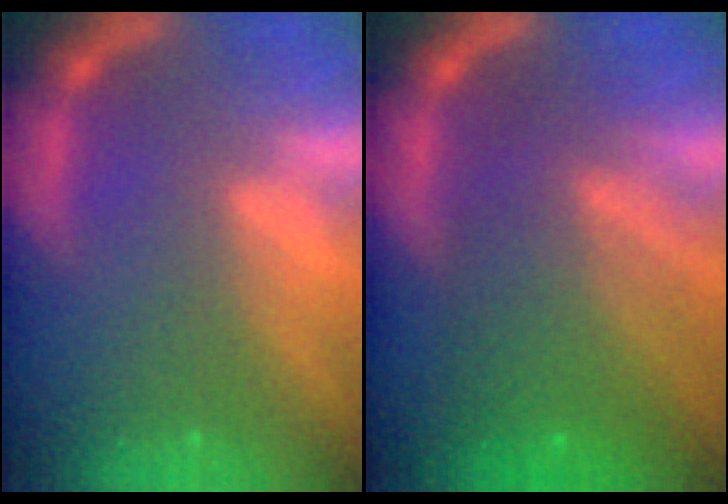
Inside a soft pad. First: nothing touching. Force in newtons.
{"total": 8.6}